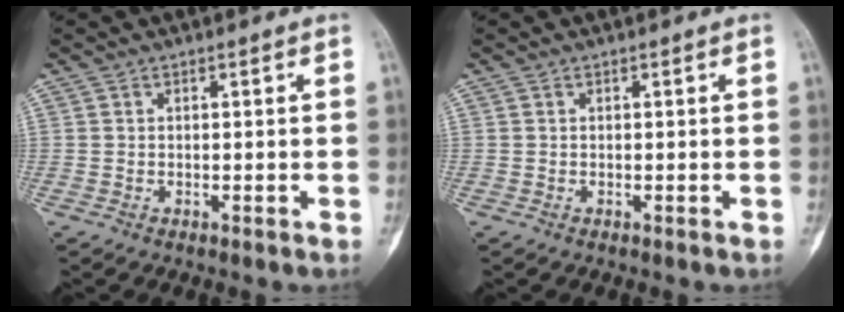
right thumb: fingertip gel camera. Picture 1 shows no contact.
{"total": 0.0}